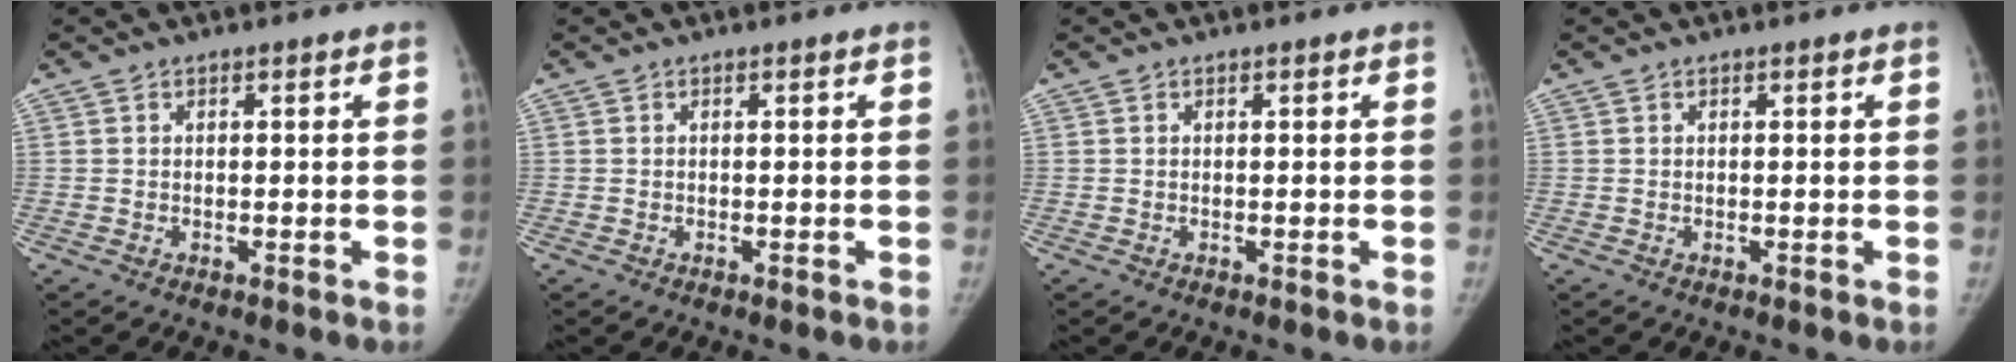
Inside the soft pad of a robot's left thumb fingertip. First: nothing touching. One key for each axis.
{"total": 0.0}
{"total": 0.0}
{"total": 0.0}